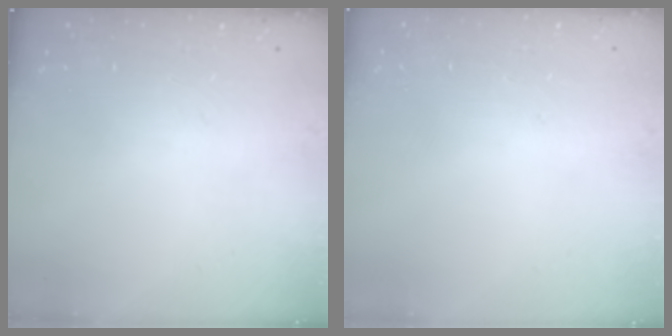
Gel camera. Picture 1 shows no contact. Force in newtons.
{"total": 0.0}